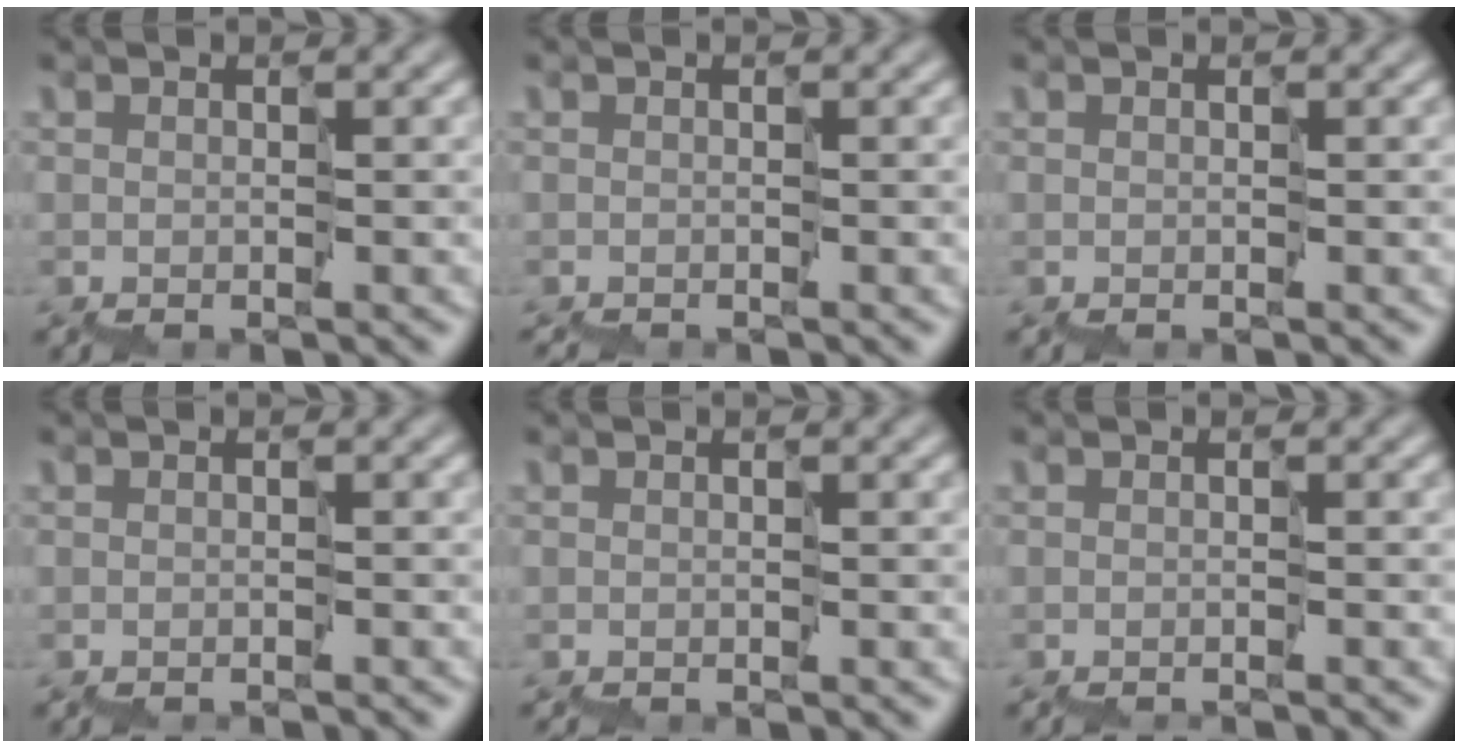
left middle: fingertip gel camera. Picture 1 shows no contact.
{"total": 0.9, "force": [-0.9, 0.0, -0.2], "torque": [0.006, -0.003, -0.016]}
{"total": 0.0}
{"total": 1.1, "force": [-1.1, 0.0, -0.1], "torque": [0.009, 0.001, -0.018]}
{"total": 0.6, "force": [-0.5, -0.2, -0.3], "torque": [0.008, 0.000, -0.009]}
{"total": 1.4, "force": [-1.4, -0.1, -0.2], "torque": [0.009, -0.002, -0.022]}